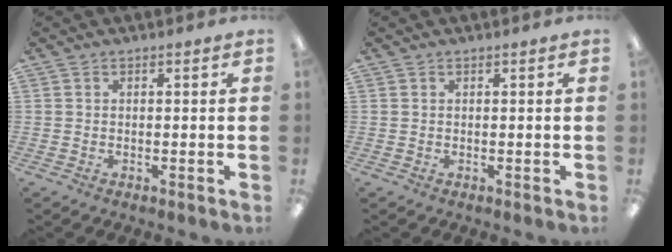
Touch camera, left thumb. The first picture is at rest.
{"total": 0.0}